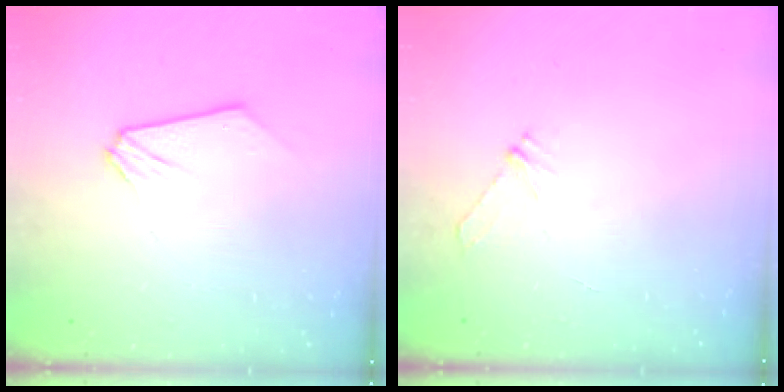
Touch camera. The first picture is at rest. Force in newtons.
{"total": 3.2, "press": 3.1, "slide": 0.5}